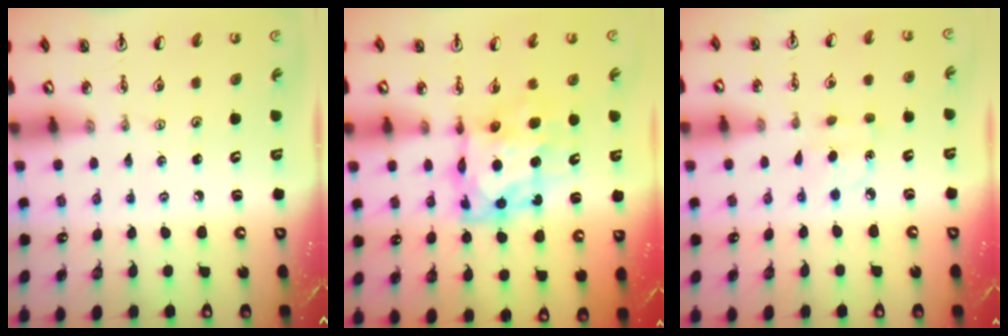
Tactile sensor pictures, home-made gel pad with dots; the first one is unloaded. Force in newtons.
{"total": 8.8, "press": 8.7, "slide": 1.2}
{"total": 4.2, "press": 4.1, "slide": 0.3}